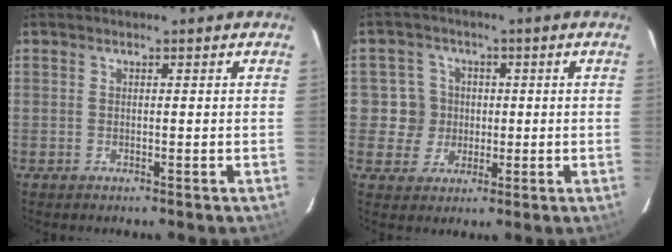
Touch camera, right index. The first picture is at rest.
{"total": 5.7, "force": [-0.1, 5.7, 0.3], "torque": [-0.001, 0.014, -0.002]}